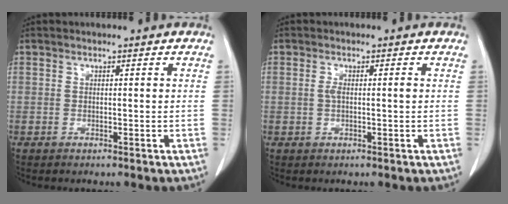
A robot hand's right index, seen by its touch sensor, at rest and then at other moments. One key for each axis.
{"total": 1.7, "fx": 0.0, "fy": 0.3, "fz": 1.7, "tx": -0.036, "ty": 0.001, "tz": 0.000}